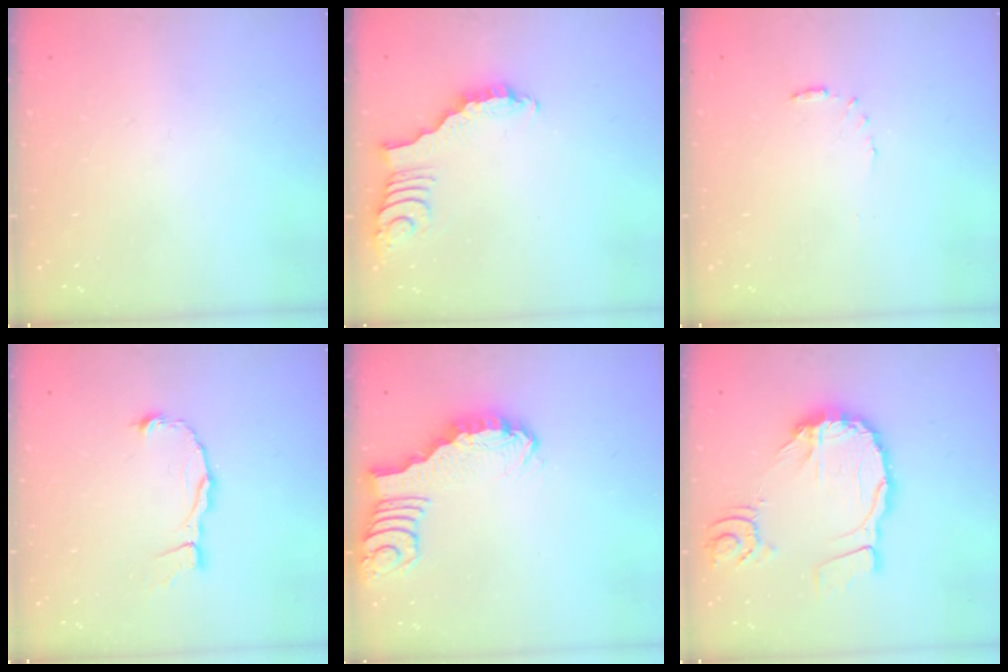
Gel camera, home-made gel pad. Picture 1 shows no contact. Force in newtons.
{"total": 2.2, "press": 2.2, "slide": 0.4}
{"total": 5.3, "press": 5.3, "slide": 0.5}
{"total": 5.1, "press": 5.1, "slide": 0.3}
{"total": 2.3, "press": 2.3, "slide": 0.3}
{"total": 17.7, "press": 17.6, "slide": 1.9}